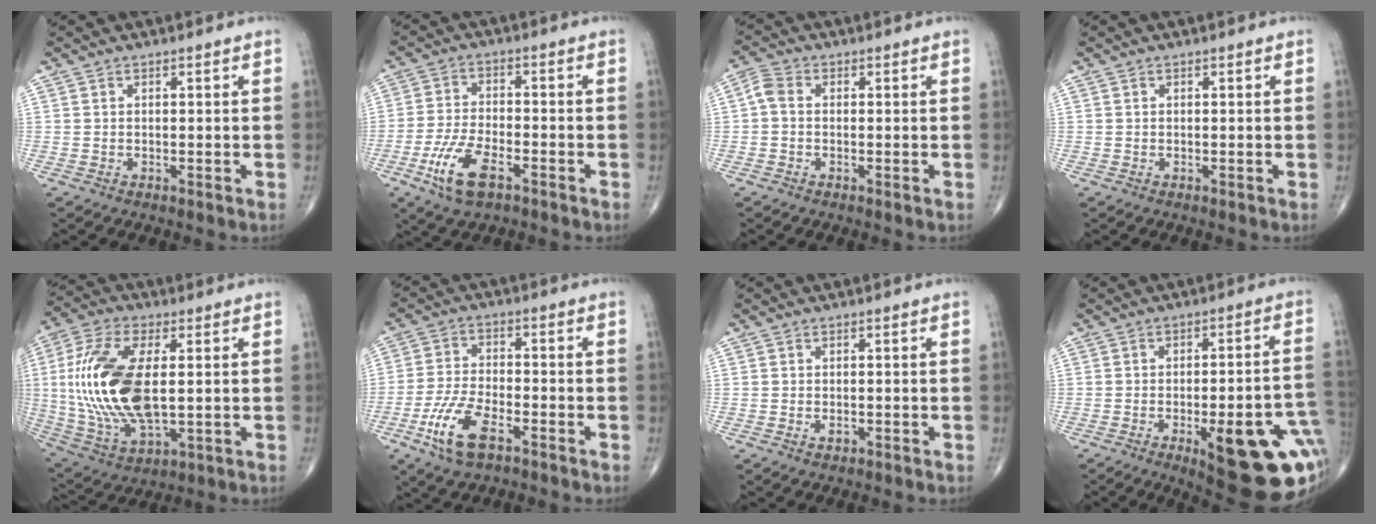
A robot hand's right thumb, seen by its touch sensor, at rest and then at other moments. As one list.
[{"total": 9.5, "force": [-4.8, 4.0, 7.2], "torque": [-0.151, 0.014, -0.089]}, {"total": 3.1, "force": [-0.1, 2.1, 2.2], "torque": [-0.047, 0.008, -0.013]}, {"total": 0.0}, {"total": 21.1, "force": [1.4, 10.1, 18.5], "torque": [-0.396, -0.011, 0.030]}, {"total": 10.1, "force": [-5.2, 4.1, 7.5], "torque": [-0.161, 0.018, -0.099]}, {"total": 1.1, "force": [-0.5, 0.6, 0.8], "torque": [-0.011, 0.002, -0.008]}, {"total": 22.1, "force": [-7.1, 6.7, 19.8], "torque": [-0.189, 0.018, -0.072]}]